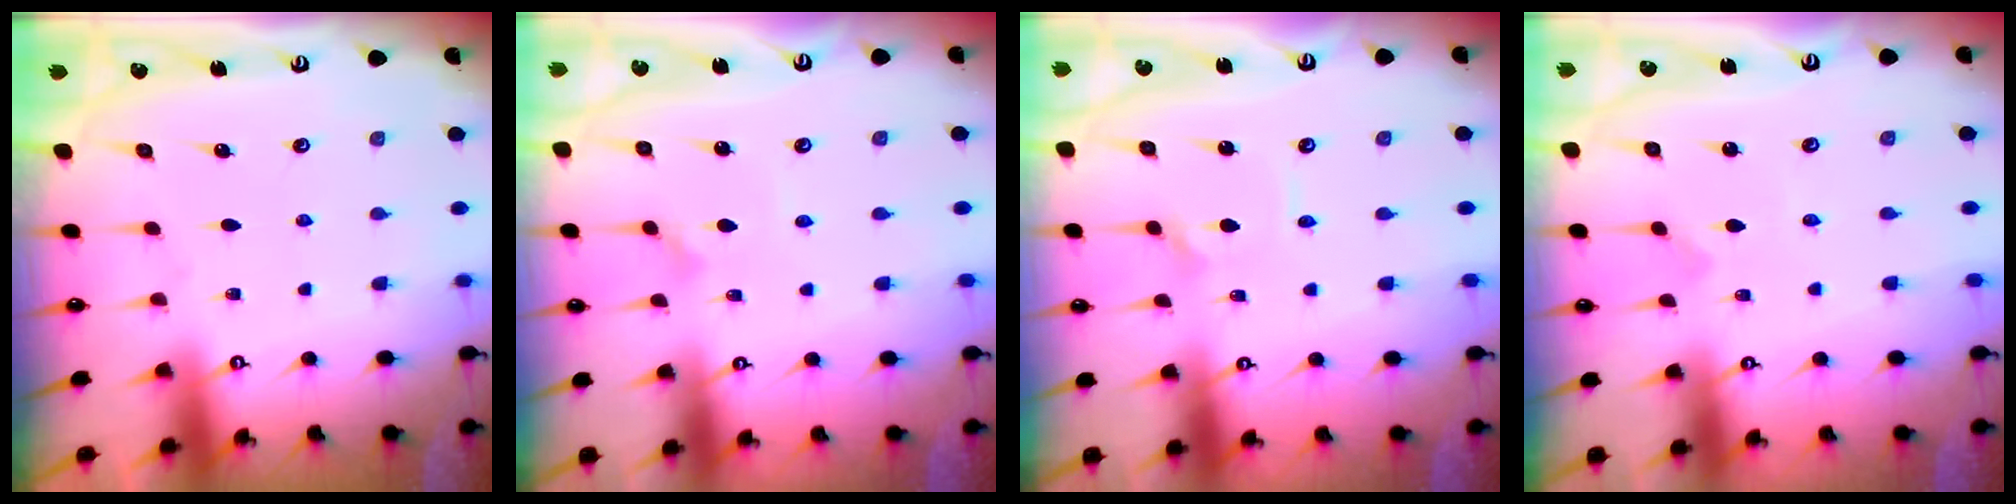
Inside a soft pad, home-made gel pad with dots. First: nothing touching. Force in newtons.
{"total": 2.5, "press": 2.5, "slide": 0.3}
{"total": 2.3, "press": 2.3, "slide": 0.1}
{"total": 0.0}